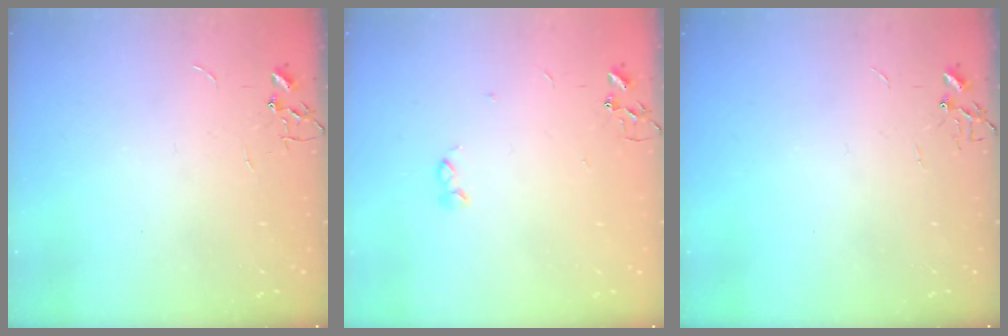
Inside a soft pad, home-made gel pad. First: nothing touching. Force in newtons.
{"total": 2.8, "press": 2.7, "slide": 0.5}
{"total": 0.0}